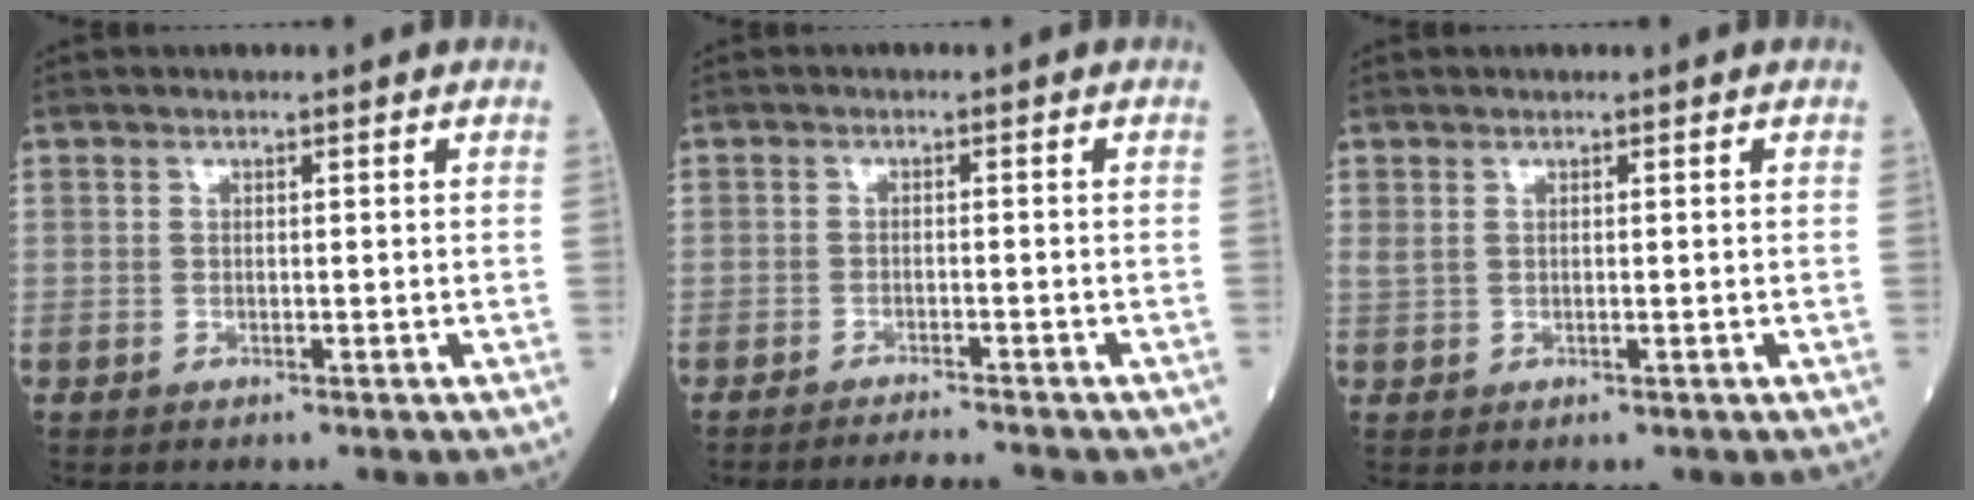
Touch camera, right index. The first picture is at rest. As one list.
[{"total": 5.1, "force": [-4.9, -0.1, 1.4], "torque": [-0.019, -0.012, -0.073]}, {"total": 1.1, "force": [0.5, 0.3, 0.9], "torque": [-0.034, 0.006, 0.016]}]